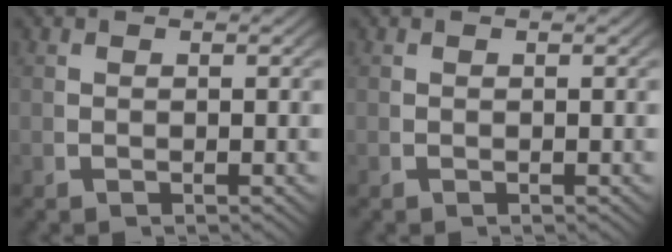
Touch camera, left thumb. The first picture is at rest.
{"total": 0.0}